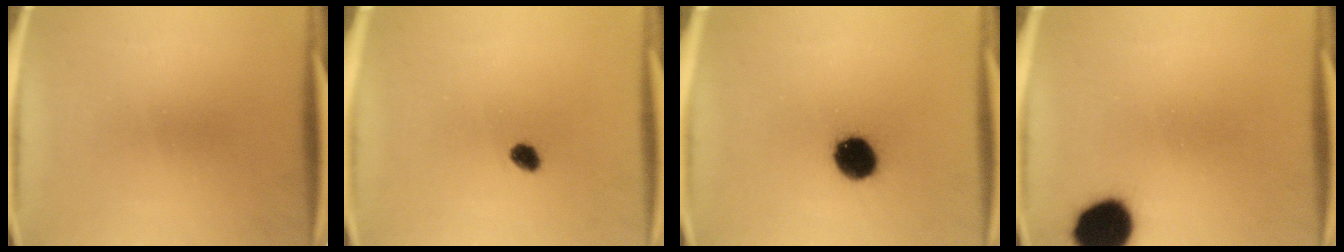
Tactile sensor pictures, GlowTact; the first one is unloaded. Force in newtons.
{"total": 2.2}
{"total": 10.3}
{"total": 12.6}